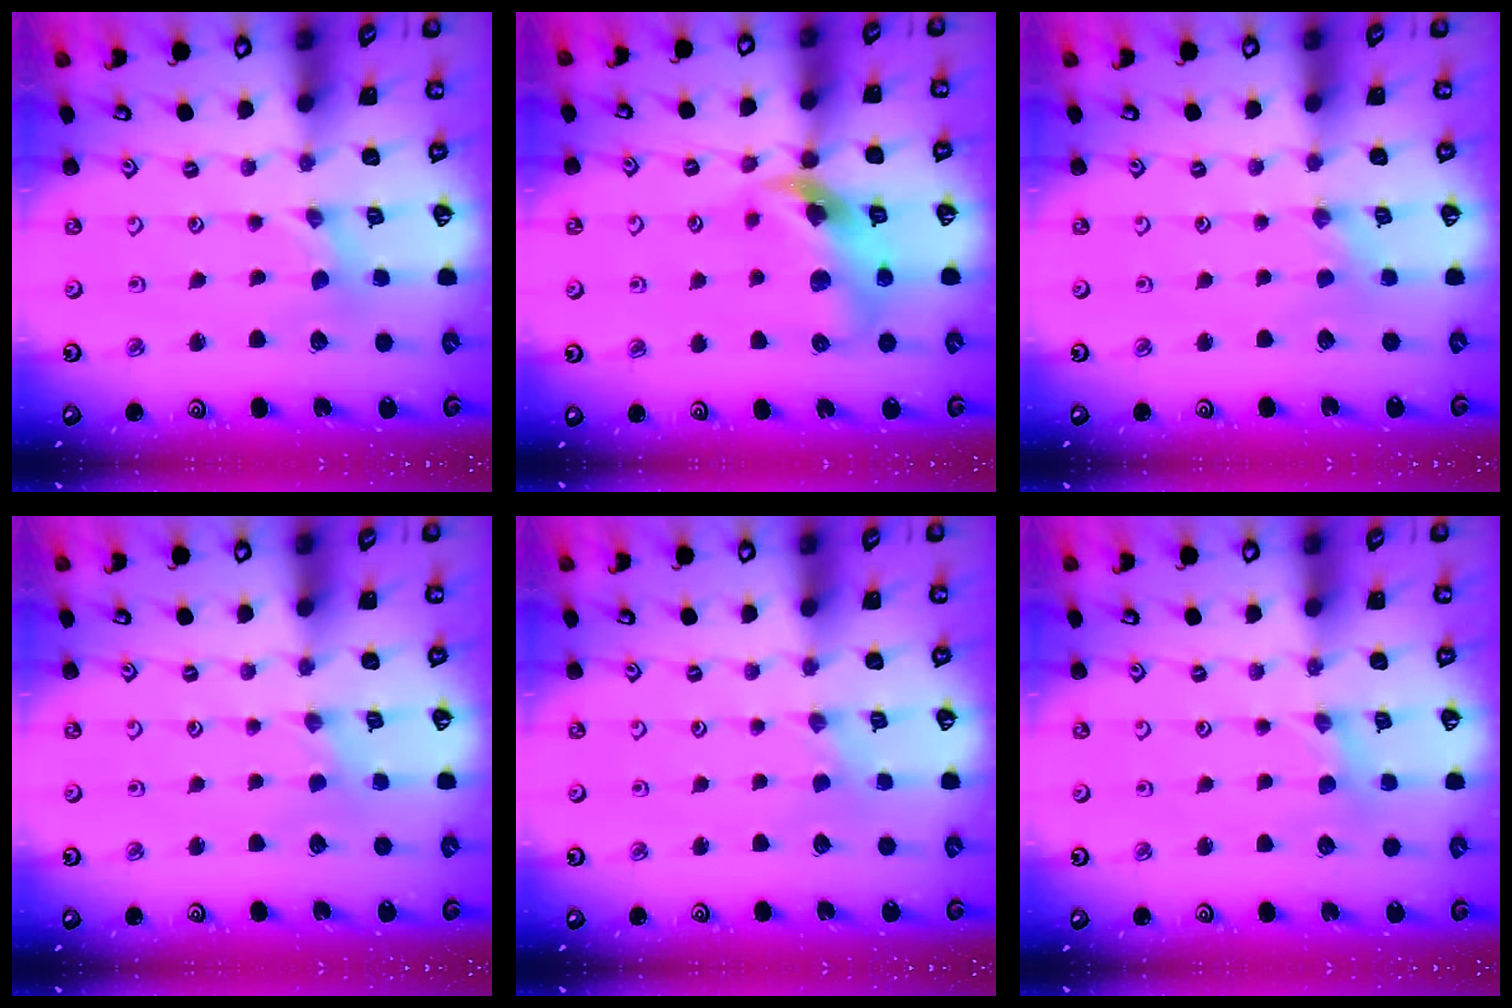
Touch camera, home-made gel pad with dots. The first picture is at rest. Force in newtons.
{"total": 13.2, "press": 13.1, "slide": 1.8}
{"total": 0.0}
{"total": 0.0}
{"total": 0.0}
{"total": 1.5, "press": 1.5, "slide": 0.3}